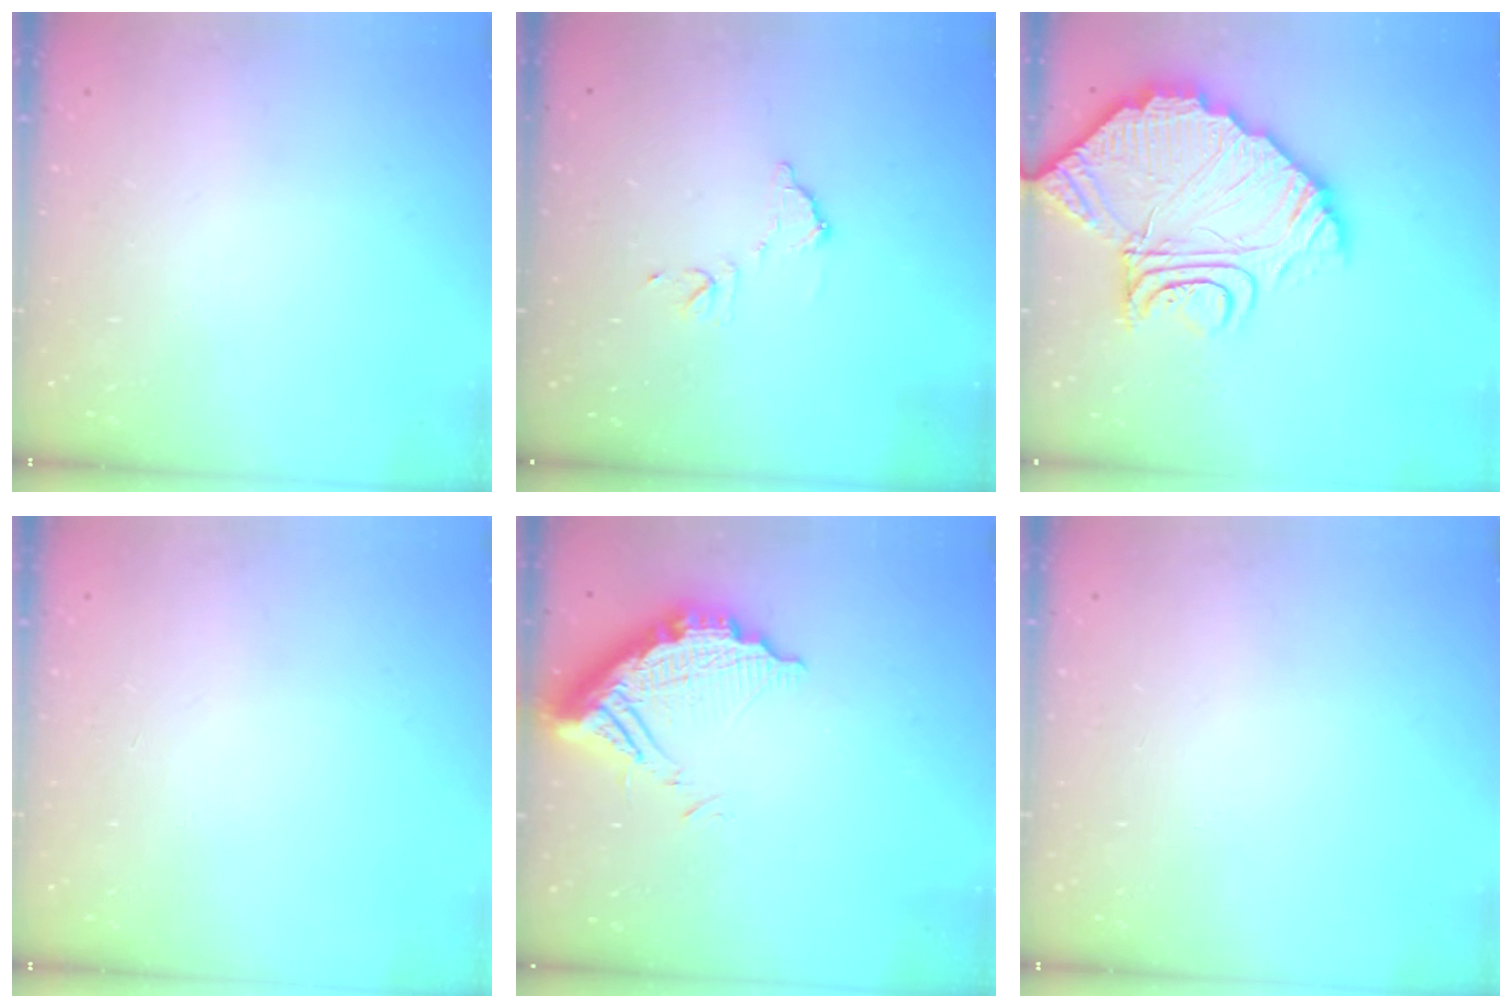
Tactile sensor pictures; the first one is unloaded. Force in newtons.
{"total": 8.2, "press": 8.2, "slide": 0.4}
{"total": 21.3, "press": 21.2, "slide": 2.0}
{"total": 0.0}
{"total": 13.1, "press": 13.1, "slide": 1.2}
{"total": 0.0}